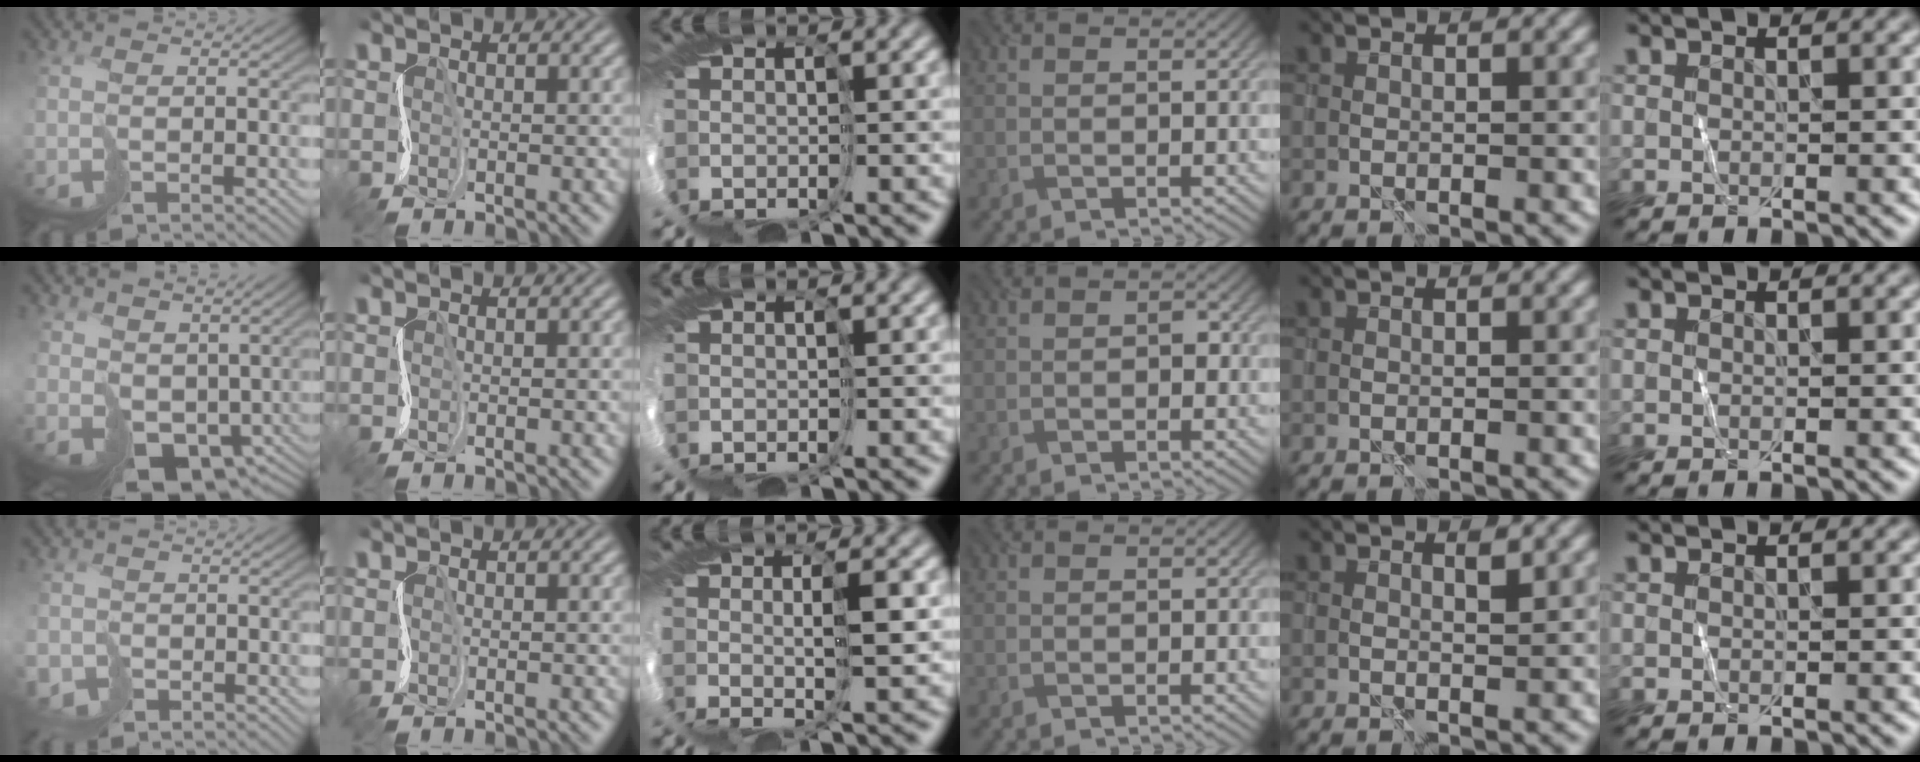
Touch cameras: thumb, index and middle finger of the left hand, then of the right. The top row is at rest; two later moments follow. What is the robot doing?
{"motion": "cut", "object": "tissue"}